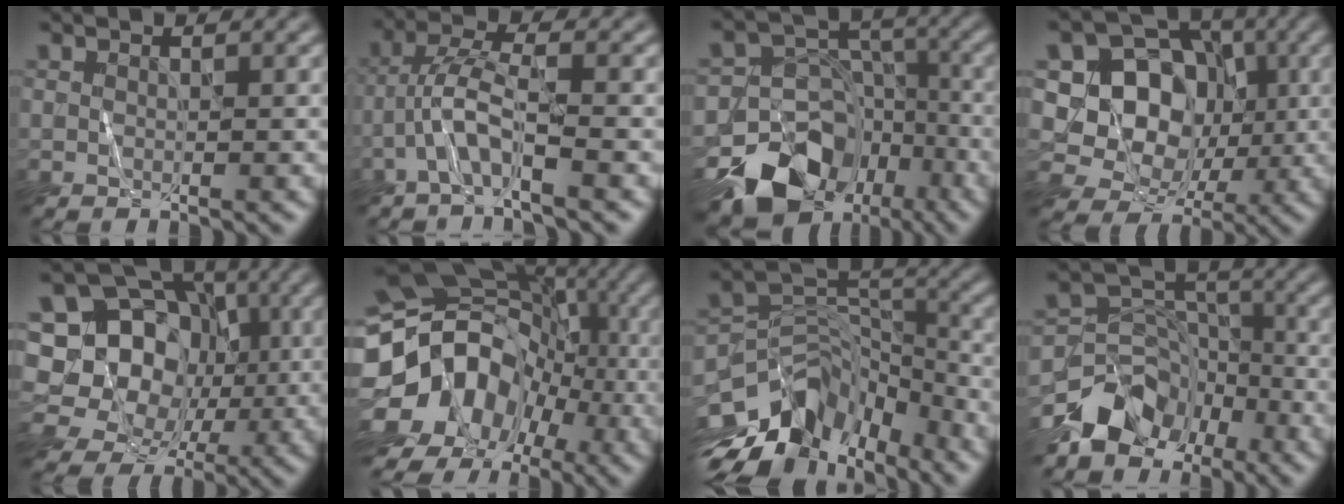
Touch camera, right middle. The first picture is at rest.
{"total": 3.5, "force": [-2.2, 0.0, 2.8], "torque": [-0.061, 0.013, -0.047]}
{"total": 12.5, "force": [-8.4, 8.5, 3.8], "torque": [-0.072, -0.004, -0.132]}
{"total": 8.8, "force": [1.3, 7.7, 4.1], "torque": [-0.068, 0.003, 0.007]}
{"total": 12.9, "force": [2.2, 11.2, 6.0], "torque": [-0.116, 0.047, 0.016]}
{"total": 15.7, "force": [-4.9, 13.4, 6.6], "torque": [-0.140, -0.009, -0.108]}
{"total": 10.4, "force": [-7.3, 5.4, 5.1], "torque": [-0.094, 0.017, -0.141]}
{"total": 6.8, "force": [-5.4, 4.0, 1.4], "torque": [-0.005, 0.006, -0.100]}